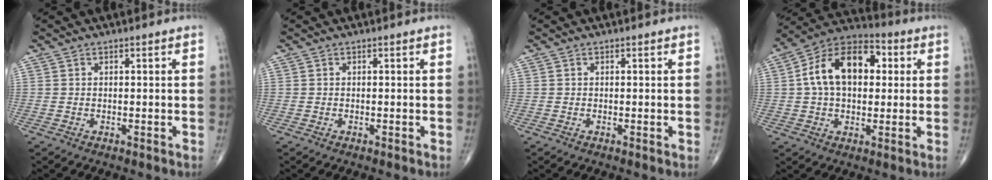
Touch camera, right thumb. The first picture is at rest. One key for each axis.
{"total": 0.0}
{"total": 0.0}
{"total": 16.4, "fx": 2.9, "fy": 10.3, "fz": 12.4, "tx": -0.189, "ty": 0.025, "tz": 0.038}